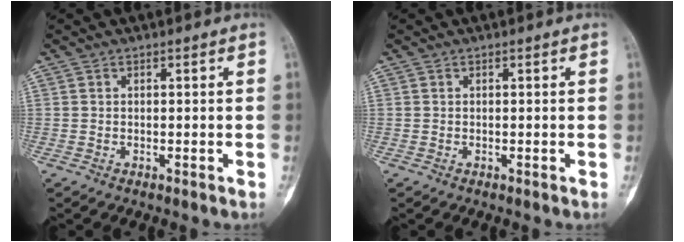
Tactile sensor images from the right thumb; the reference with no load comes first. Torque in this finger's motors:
{"motor_torque": [0.00, 0.00, 0.02, -0.02, 0.00]}